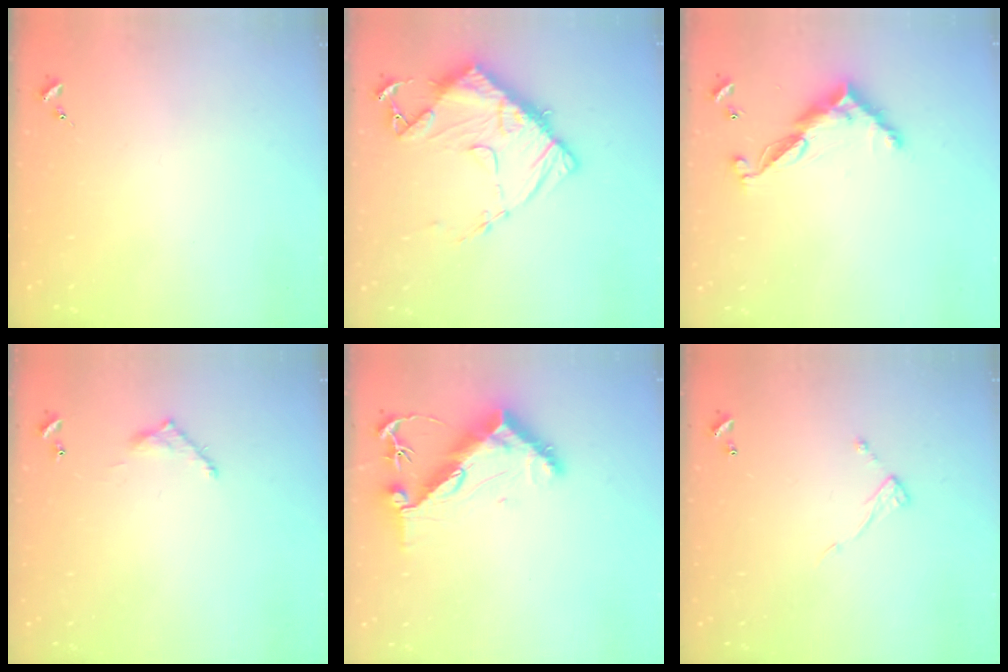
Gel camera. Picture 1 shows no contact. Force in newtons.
{"total": 13.3, "press": 13.2, "slide": 1.3}
{"total": 11.3, "press": 11.3, "slide": 0.3}
{"total": 6.3, "press": 6.3, "slide": 0.4}
{"total": 11.0, "press": 10.9, "slide": 1.0}
{"total": 6.4, "press": 6.4, "slide": 0.2}